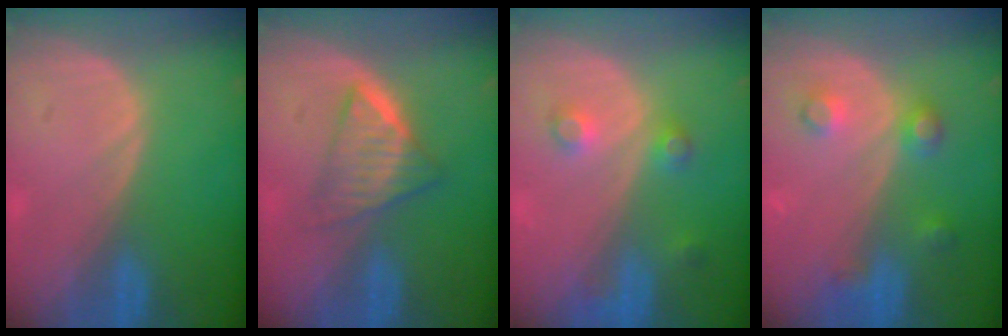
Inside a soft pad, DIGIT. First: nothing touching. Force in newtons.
{"total": 6.3, "press": 5.4, "slide": 3.3}
{"total": 3.8, "press": 3.5, "slide": 1.4}
{"total": 4.2, "press": 4.2, "slide": 0.0}